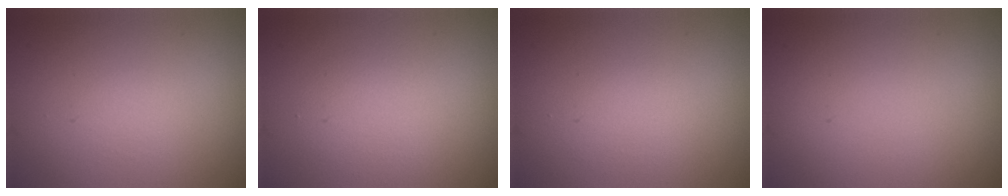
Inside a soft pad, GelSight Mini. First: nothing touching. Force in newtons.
{"total": 2.3, "press": 2.3, "slide": 0.1}
{"total": 1.4, "press": 1.4, "slide": 0.0}
{"total": 0.0}